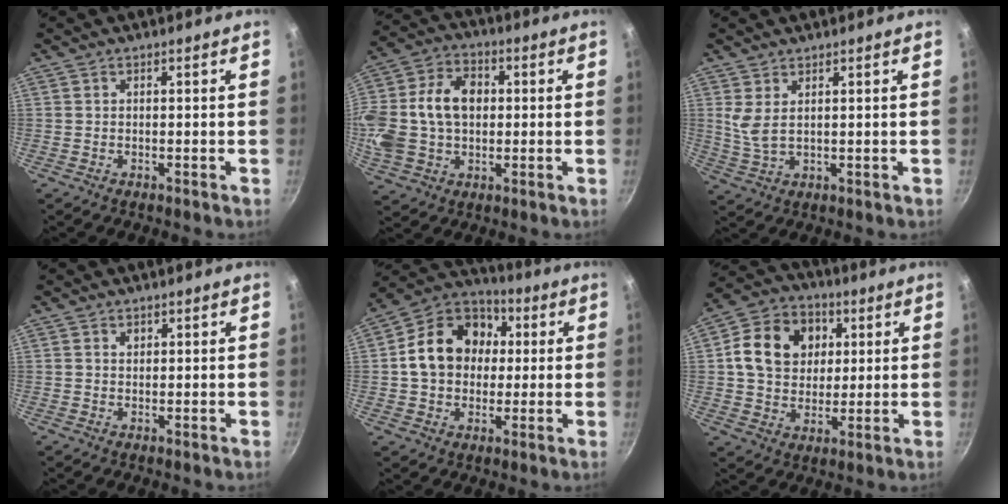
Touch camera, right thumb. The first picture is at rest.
{"total": 20.1, "force": [1.5, 14.8, 13.5], "torque": [-0.273, 0.032, 0.023]}
{"total": 4.2, "force": [1.8, 1.8, 3.4], "torque": [-0.067, -0.016, 0.042]}
{"total": 1.2, "force": [0.5, 1.0, 0.5], "torque": [-0.003, 0.000, 0.007]}
{"total": 16.6, "force": [2.0, 13.2, 9.8], "torque": [-0.137, 0.030, 0.019]}
{"total": 14.7, "force": [3.4, 11.9, 8.0], "torque": [-0.115, 0.008, 0.048]}